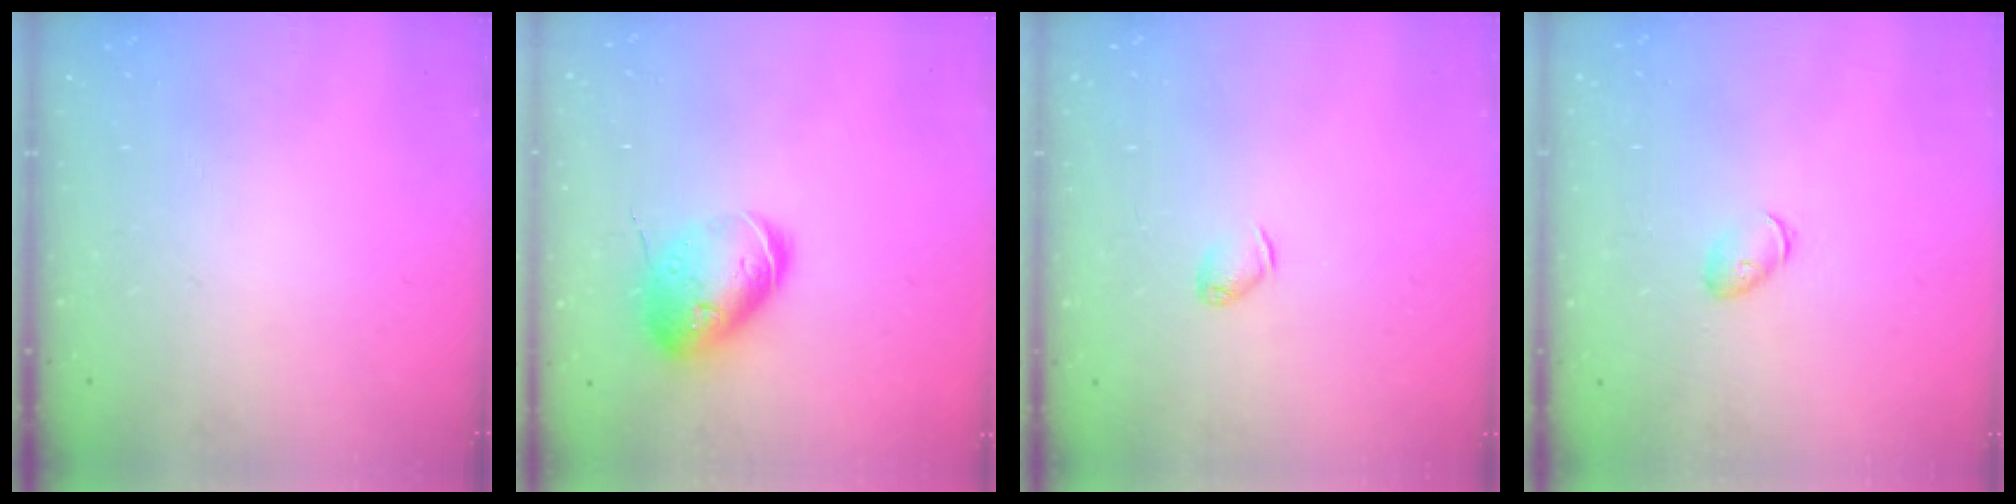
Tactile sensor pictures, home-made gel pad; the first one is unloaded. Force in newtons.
{"total": 15.2, "press": 15.1, "slide": 1.7}
{"total": 3.1, "press": 3.1, "slide": 0.5}
{"total": 5.5, "press": 5.4, "slide": 1.0}